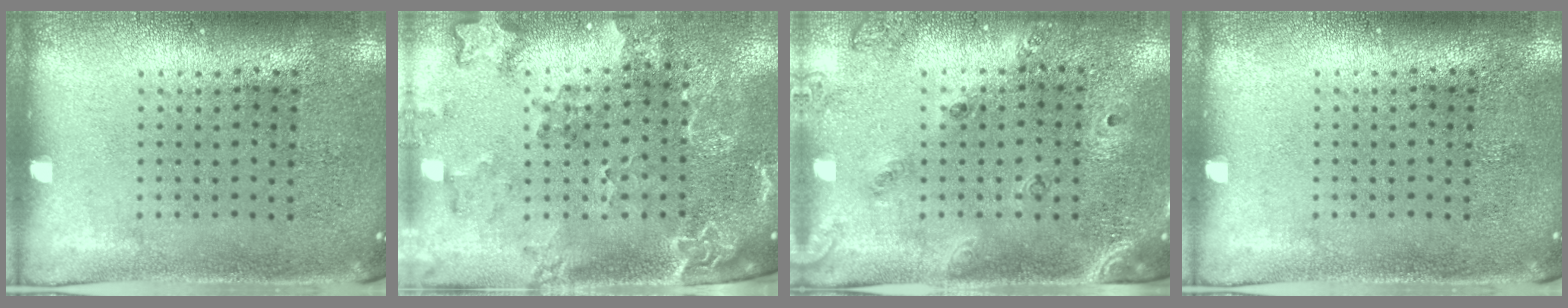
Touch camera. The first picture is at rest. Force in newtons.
{"total": 2.1, "press": 2.0, "slide": 0.7}
{"total": 1.5, "press": 1.3, "slide": 0.7}
{"total": 0.0}